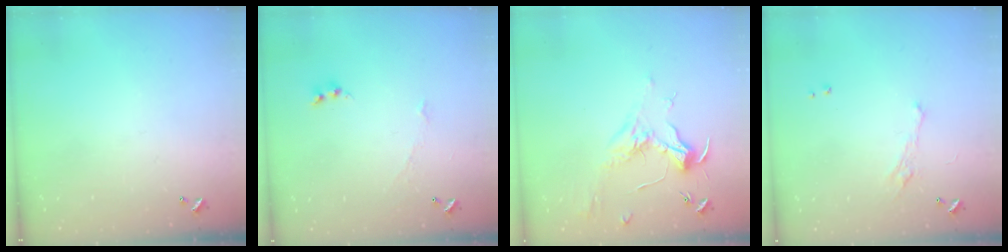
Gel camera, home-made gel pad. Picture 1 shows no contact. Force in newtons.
{"total": 1.9, "press": 1.8, "slide": 0.4}
{"total": 1.8, "press": 1.7, "slide": 0.7}
{"total": 2.3, "press": 2.1, "slide": 0.8}